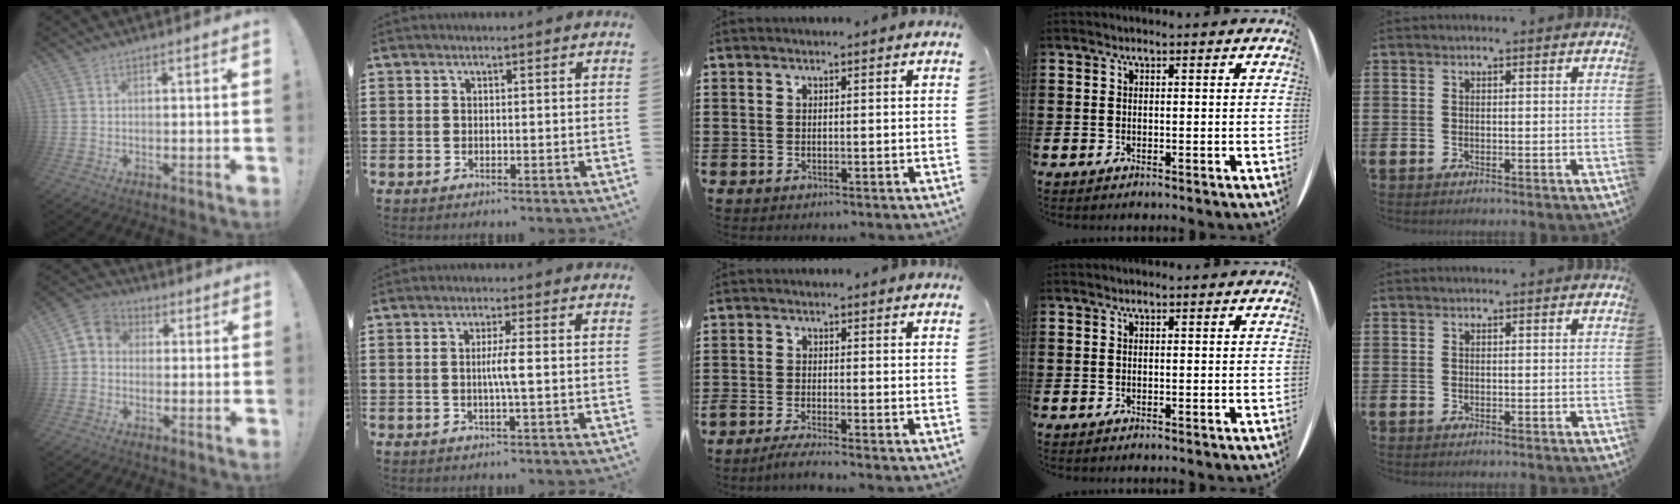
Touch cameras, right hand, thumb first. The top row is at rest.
{"thumb": {"total": 5.6, "force": [0.0, 5.1, 2.5], "torque": [-0.045, 0.018, 0.005]}, "index": {"total": 3.2, "force": [-0.2, -0.2, 3.2], "torque": [-0.058, -0.007, -0.007]}, "middle": {"total": 2.1, "force": [-1.9, -0.2, 0.9], "torque": [-0.016, 0.002, -0.036]}}